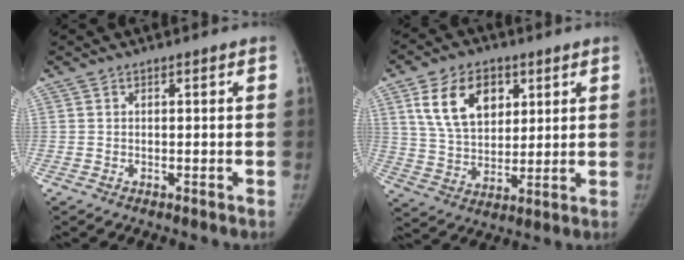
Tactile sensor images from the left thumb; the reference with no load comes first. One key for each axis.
{"total": 14.1, "fx": 5.8, "fy": 9.2, "fz": 8.9, "tx": -0.123, "ty": -0.019, "tz": 0.115}